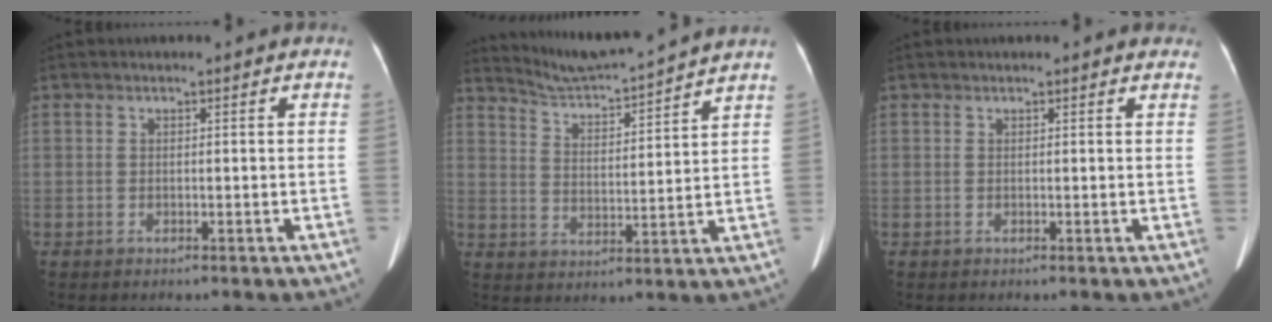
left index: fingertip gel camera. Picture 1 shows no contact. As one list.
[{"total": 11.2, "force": [10.7, -1.5, 2.7], "torque": [-0.059, 0.002, 0.173]}, {"total": 2.6, "force": [2.3, 0.9, 0.7], "torque": [-0.002, 0.015, 0.016]}]